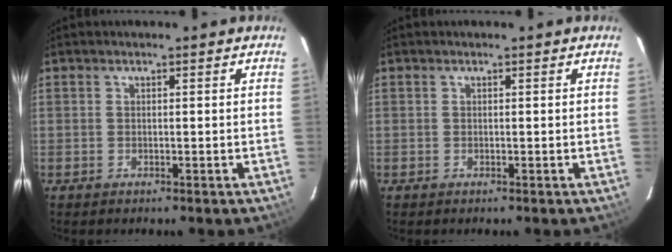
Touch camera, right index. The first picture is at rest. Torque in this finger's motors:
{"motor_torque": [0.00, 0.00, 0.00, -0.01]}